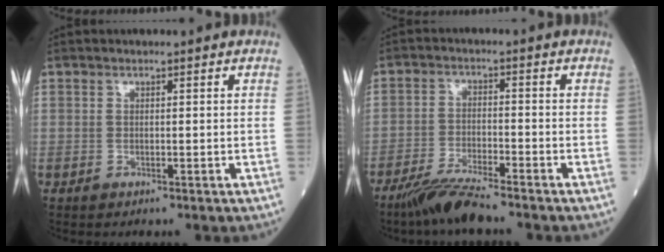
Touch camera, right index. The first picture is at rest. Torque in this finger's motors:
{"motor_torque": [0.51, -0.41, 0.04, 0.00]}